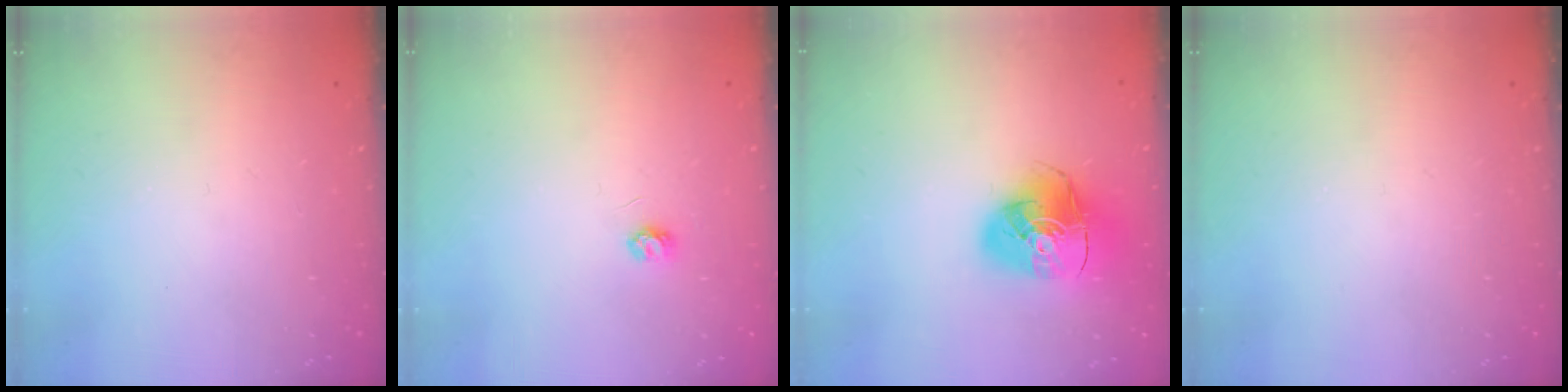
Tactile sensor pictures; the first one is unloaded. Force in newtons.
{"total": 3.2, "press": 3.2, "slide": 0.3}
{"total": 12.2, "press": 12.1, "slide": 1.6}
{"total": 0.0}